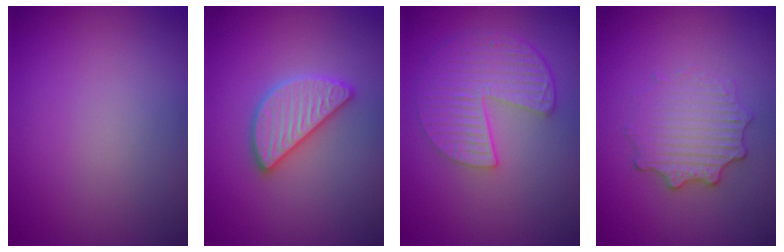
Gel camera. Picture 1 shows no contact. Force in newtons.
{"total": 4.2, "press": 4.2, "slide": 0.3}
{"total": 5.4, "press": 4.0, "slide": 3.6}
{"total": 3.2, "press": 2.8, "slide": 1.6}